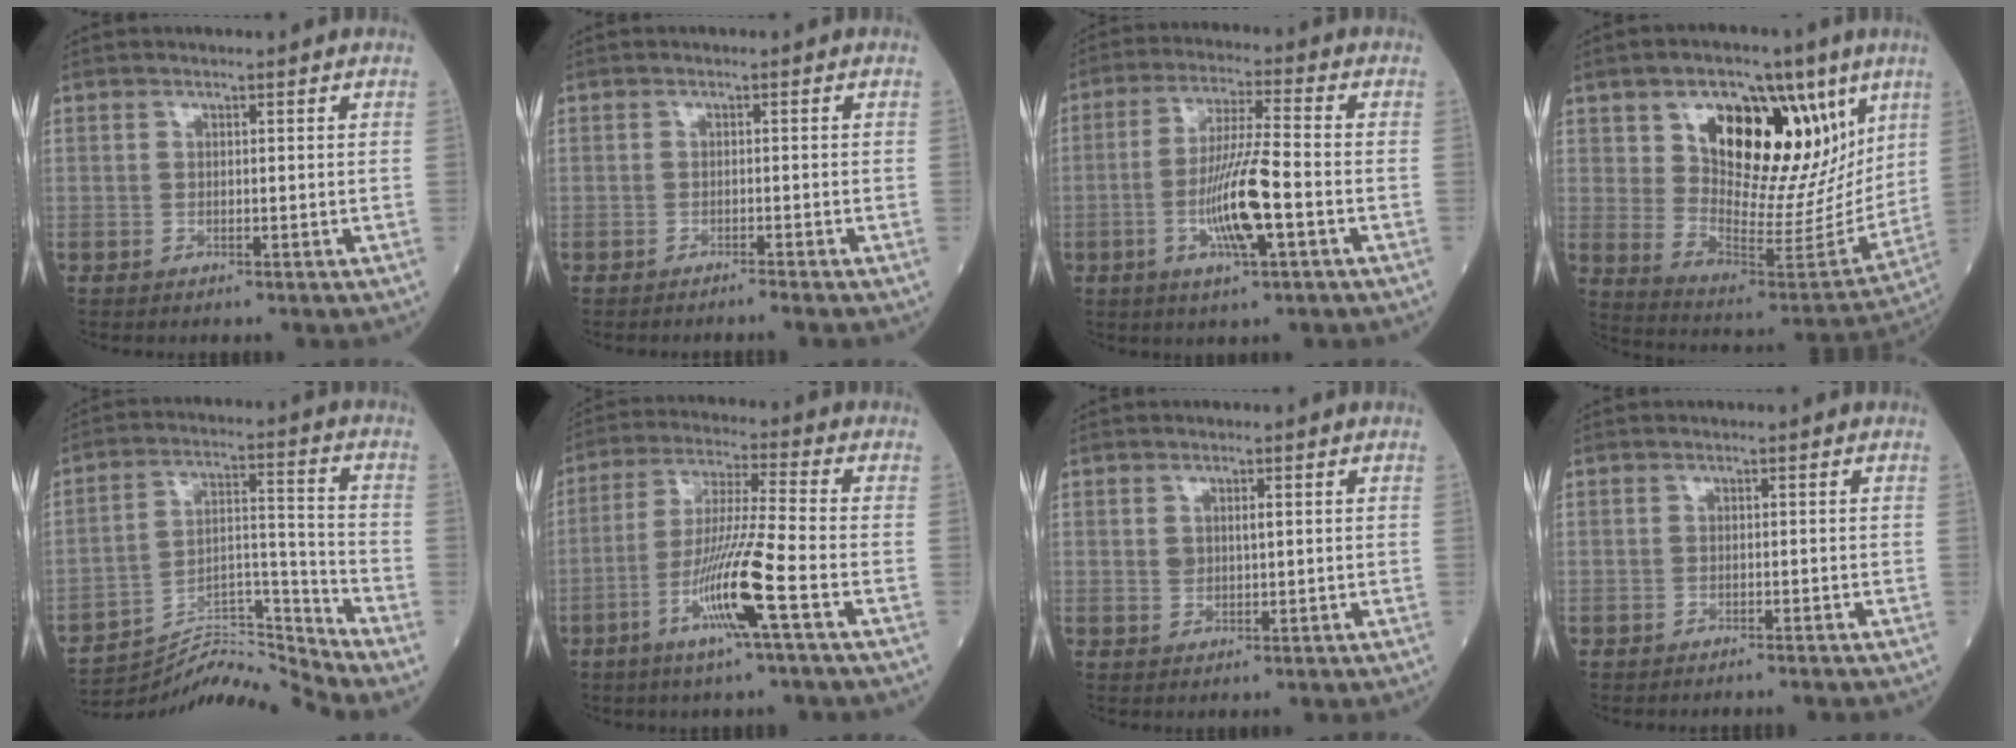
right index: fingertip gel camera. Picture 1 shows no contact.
{"total": 1.3, "force": [-1.2, -0.5, 0.4], "torque": [-0.006, 0.003, -0.021]}
{"total": 10.4, "force": [-3.0, 0.7, 9.9], "torque": [-0.191, -0.005, -0.057]}
{"total": 20.7, "force": [9.1, 10.0, 15.7], "torque": [-0.230, 0.010, 0.155]}
{"total": 12.3, "force": [-11.9, -2.8, 0.2], "torque": [0.000, 0.048, -0.210]}
{"total": 11.7, "force": [-4.9, -0.9, 10.6], "torque": [-0.209, -0.011, -0.095]}
{"total": 2.1, "force": [0.6, 1.0, 1.7], "torque": [-0.031, 0.003, 0.012]}
{"total": 1.5, "force": [-1.4, -0.3, 0.4], "torque": [-0.006, 0.001, -0.018]}